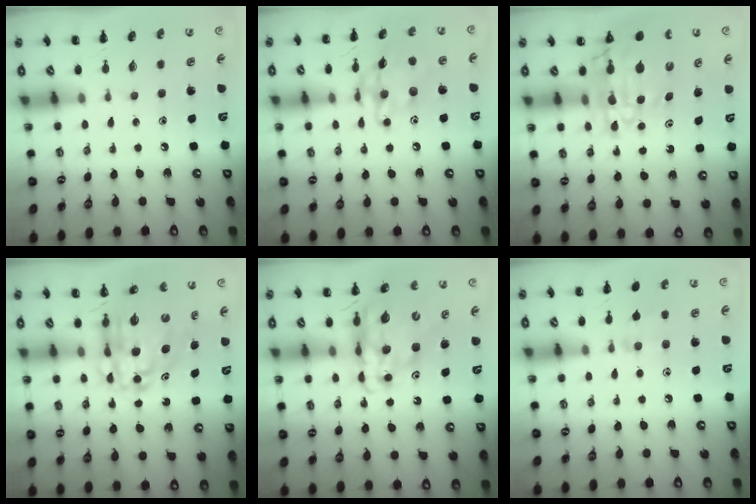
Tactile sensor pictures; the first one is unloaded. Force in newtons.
{"total": 13.7, "press": 13.6, "slide": 0.8}
{"total": 9.8, "press": 9.3, "slide": 3.0}
{"total": 10.2, "press": 9.8, "slide": 3.1}
{"total": 15.0, "press": 14.4, "slide": 4.0}
{"total": 6.6, "press": 6.3, "slide": 2.0}